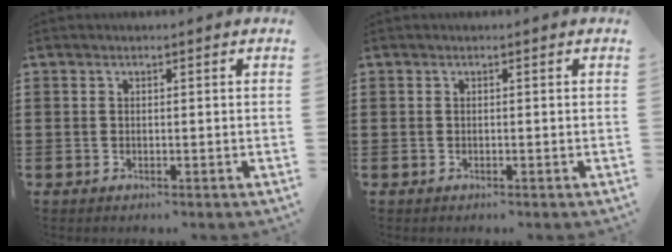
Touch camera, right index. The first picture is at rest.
{"total": 0.0}